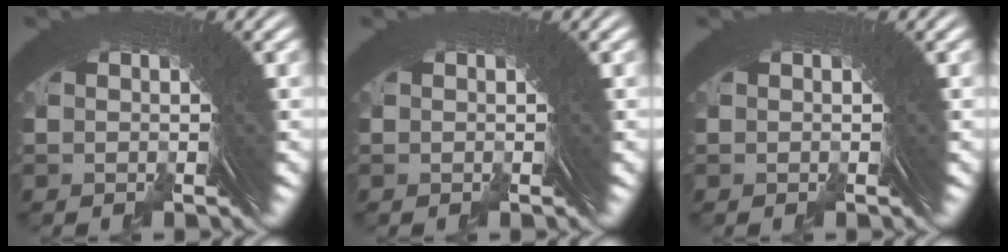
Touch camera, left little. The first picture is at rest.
{"total": 0.0}
{"total": 0.0}